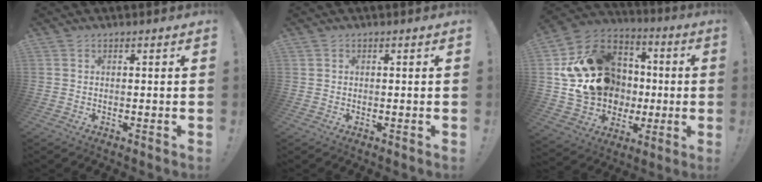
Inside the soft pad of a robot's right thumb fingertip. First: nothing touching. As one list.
[{"total": 0.0}, {"total": 20.6, "force": [1.7, 18.3, 9.4], "torque": [-0.135, 0.002, 0.078]}]